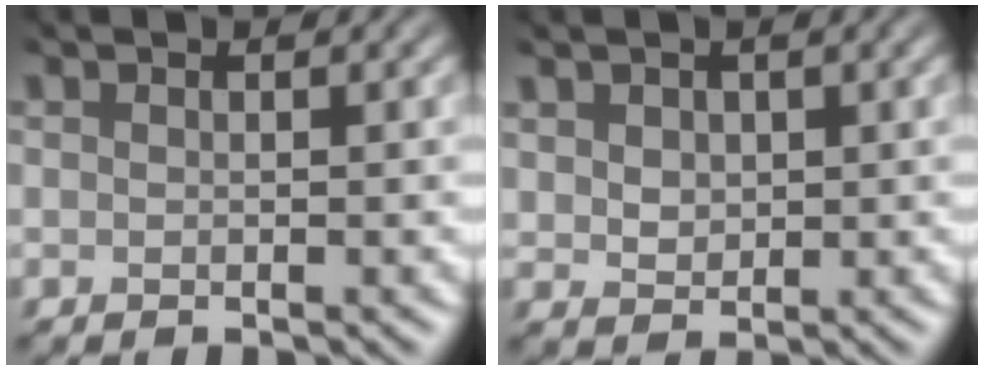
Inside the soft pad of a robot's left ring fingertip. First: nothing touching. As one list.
[{"total": 1.8, "force": [0.6, 1.4, 1.0], "torque": [-0.034, -0.005, 0.027]}]